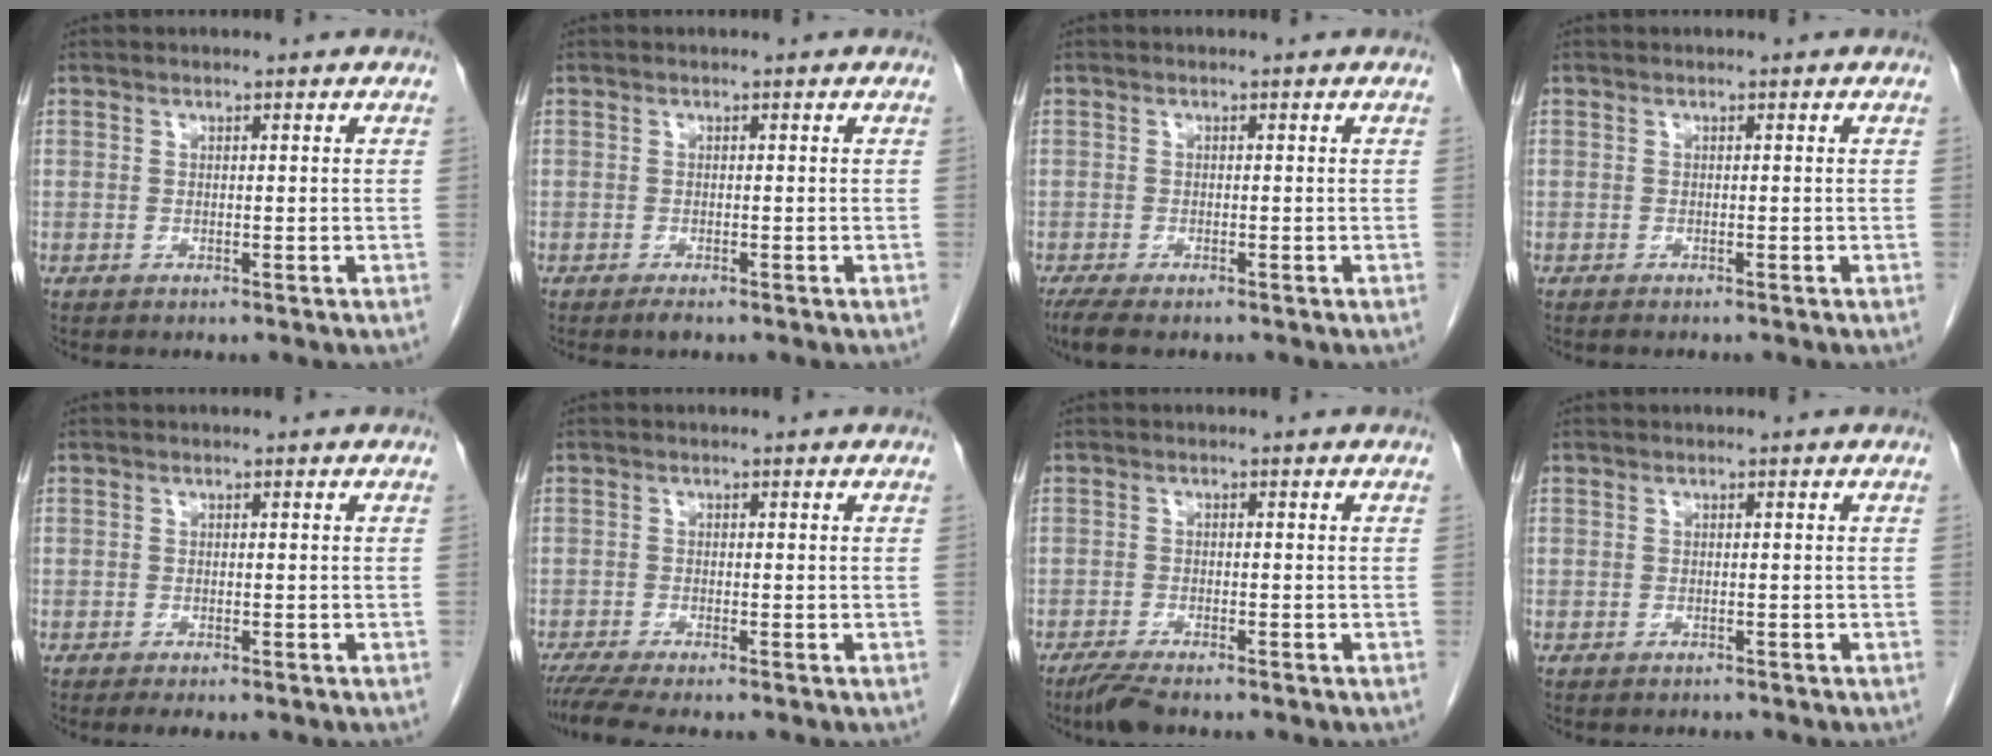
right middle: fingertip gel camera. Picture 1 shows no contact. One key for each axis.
{"total": 1.1, "fx": -0.8, "fy": 0.1, "fz": 0.7, "tx": -0.015, "ty": -0.003, "tz": -0.013}
{"total": 3.8, "fx": -2.9, "fy": 0.9, "fz": 2.3, "tx": -0.045, "ty": -0.013, "tz": -0.045}
{"total": 1.3, "fx": -1.2, "fy": 0.0, "fz": 0.6, "tx": -0.008, "ty": 0.000, "tz": -0.015}
{"total": 1.7, "fx": -1.3, "fy": 0.5, "fz": 1.0, "tx": -0.014, "ty": -0.003, "tz": -0.016}
{"total": 4.4, "fx": -3.6, "fy": -0.3, "fz": 2.4, "tx": -0.041, "ty": -0.013, "tz": -0.067}
{"total": 3.3, "fx": -2.7, "fy": 0.4, "fz": 1.9, "tx": -0.042, "ty": -0.009, "tz": -0.051}
{"total": 0.7, "fx": -0.6, "fy": 0.2, "fz": -0.1, "tx": -0.005, "ty": 0.000, "tz": -0.011}